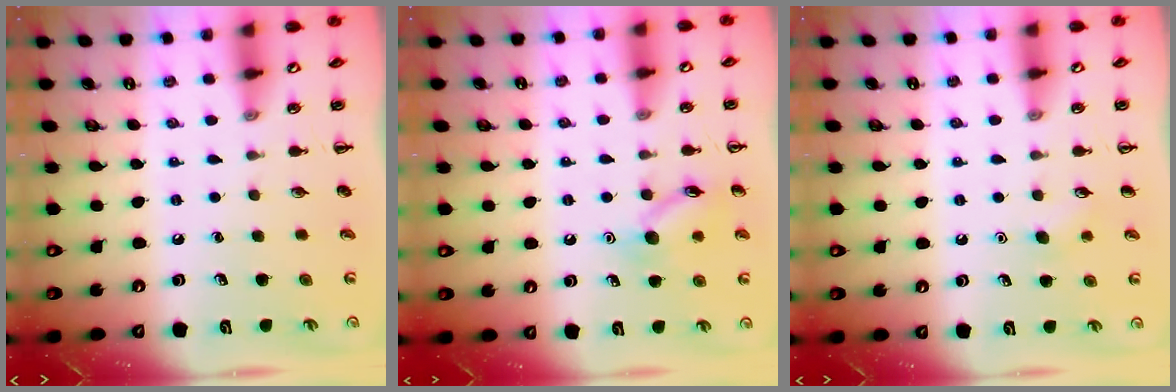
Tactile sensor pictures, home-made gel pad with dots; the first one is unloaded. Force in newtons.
{"total": 10.4, "press": 10.4, "slide": 0.7}
{"total": 4.7, "press": 4.5, "slide": 1.2}